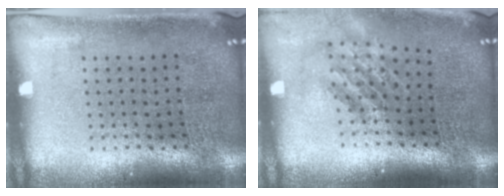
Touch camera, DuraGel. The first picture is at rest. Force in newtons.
{"total": 1.8, "press": 1.2, "slide": 1.2}